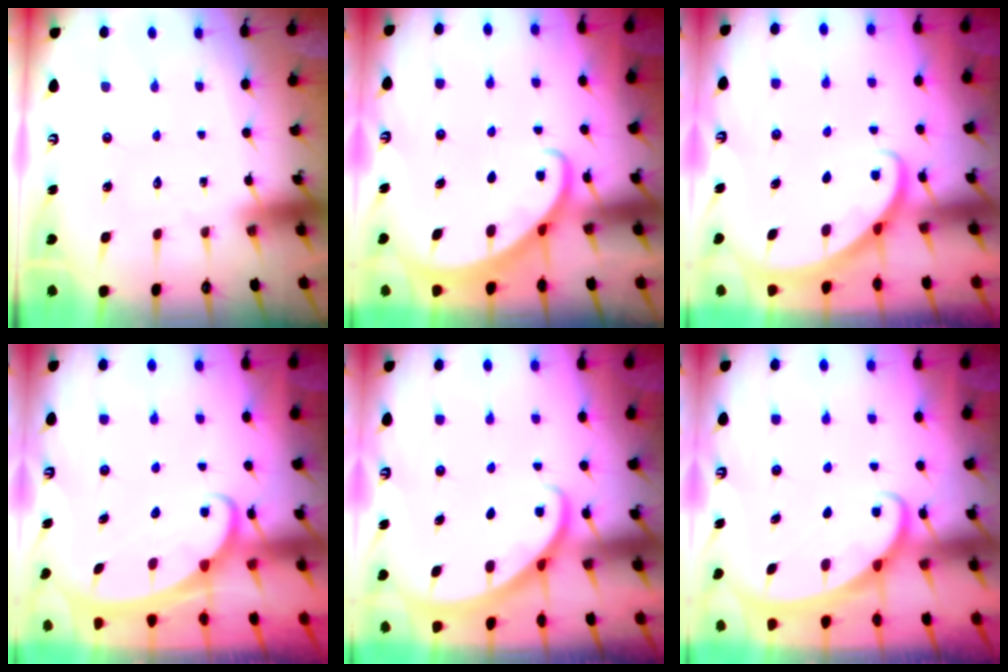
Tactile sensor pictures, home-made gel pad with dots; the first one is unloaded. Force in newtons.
{"total": 2.6, "press": 2.6, "slide": 0.1}
{"total": 2.9, "press": 2.9, "slide": 0.2}
{"total": 2.3, "press": 2.3, "slide": 0.3}
{"total": 2.2, "press": 2.2, "slide": 0.1}
{"total": 2.1, "press": 2.1, "slide": 0.2}